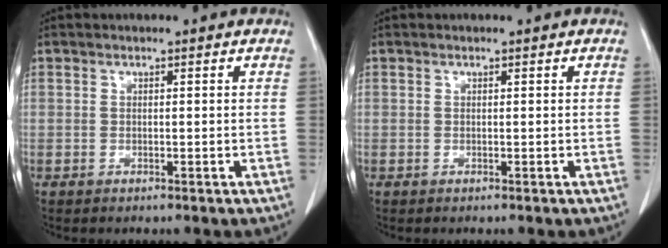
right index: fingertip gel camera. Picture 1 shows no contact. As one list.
[{"total": 0.0}]